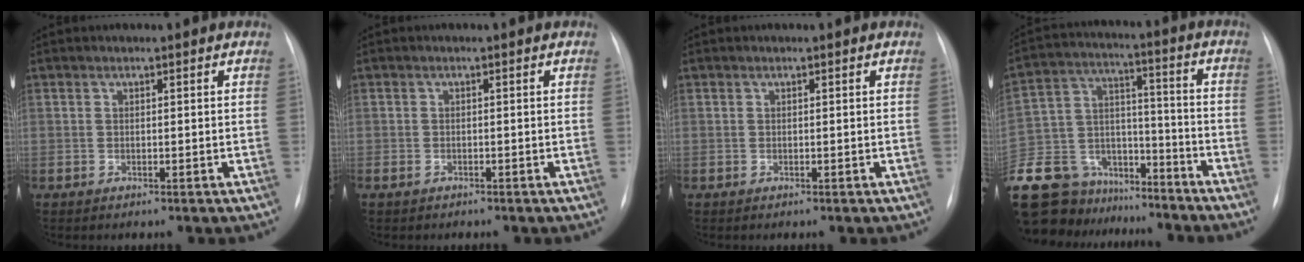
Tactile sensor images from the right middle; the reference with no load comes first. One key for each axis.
{"total": 0.9, "fx": -0.7, "fy": 0.5, "fz": 0.3, "tx": -0.013, "ty": -0.002, "tz": -0.009}
{"total": 0.0}
{"total": 23.2, "fx": -19.5, "fy": 11.0, "fz": 6.2, "tx": -0.178, "ty": 0.036, "tz": -0.310}